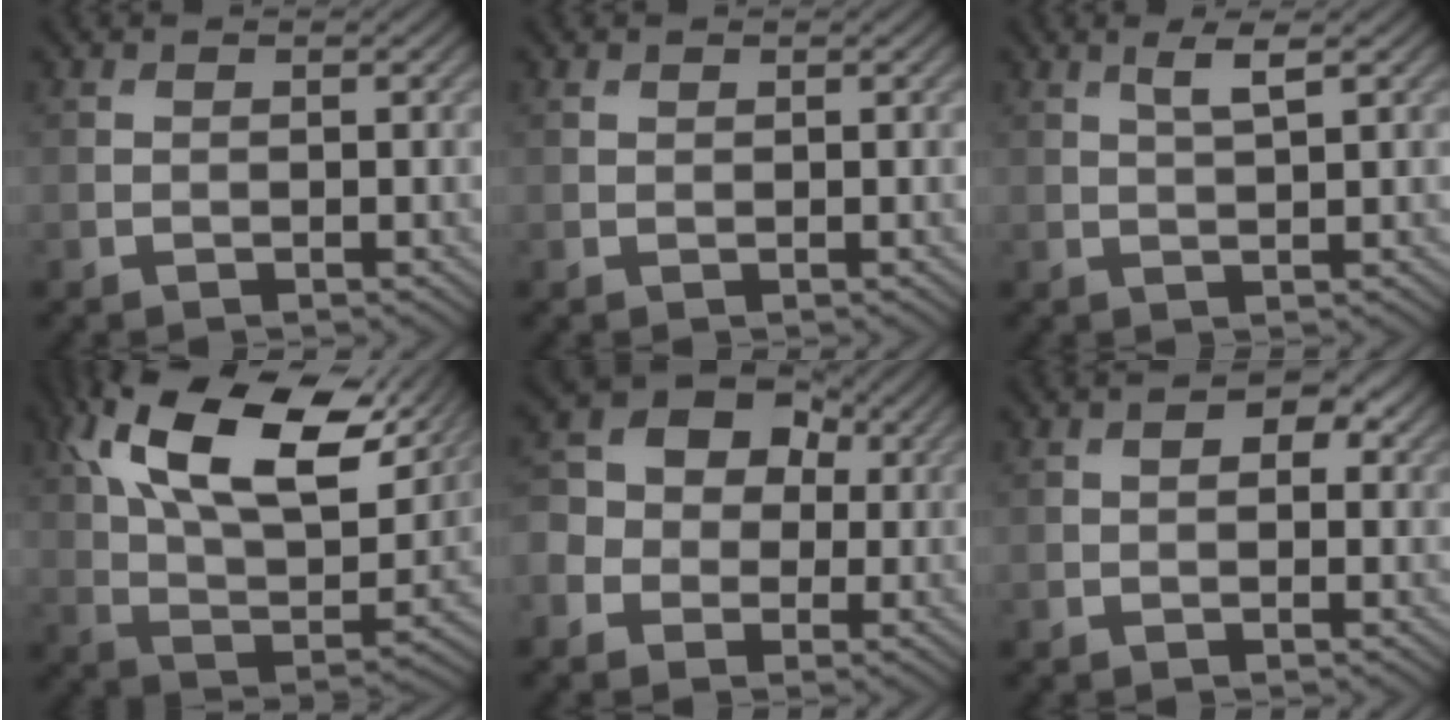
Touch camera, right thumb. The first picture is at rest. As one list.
[{"total": 0.5, "force": [0.5, 0.1, 0.1], "torque": [-0.004, 0.003, 0.011]}, {"total": 2.4, "force": [1.2, 0.3, 2.0], "torque": [-0.045, 0.003, 0.025]}, {"total": 19.3, "force": [9.4, 9.4, 14.1], "torque": [-0.267, 0.025, 0.137]}, {"total": 9.2, "force": [-0.8, 7.9, 4.7], "torque": [-0.111, 0.004, -0.038]}, {"total": 3.4, "force": [1.0, 2.0, 2.5], "torque": [-0.038, 0.001, 0.018]}]